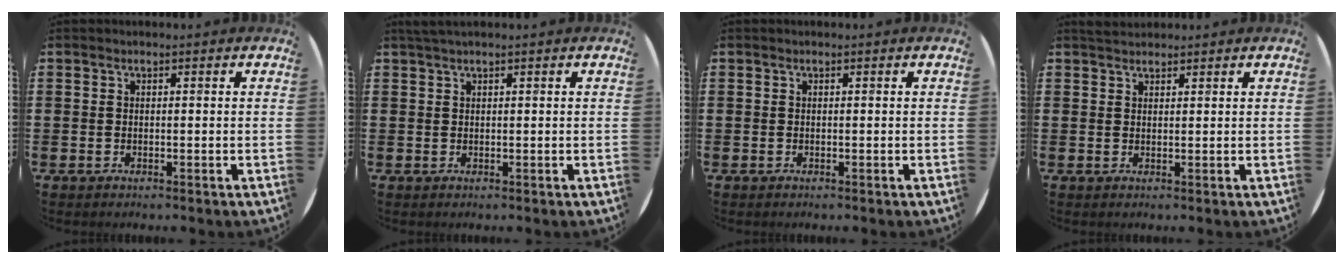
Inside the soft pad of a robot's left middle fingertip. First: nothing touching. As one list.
[{"total": 0.9, "force": [0.7, -0.1, 0.5], "torque": [-0.008, 0.001, 0.013]}, {"total": 0.0}, {"total": 1.6, "force": [1.6, 0.4, 0.2], "torque": [-0.007, 0.004, 0.030]}]